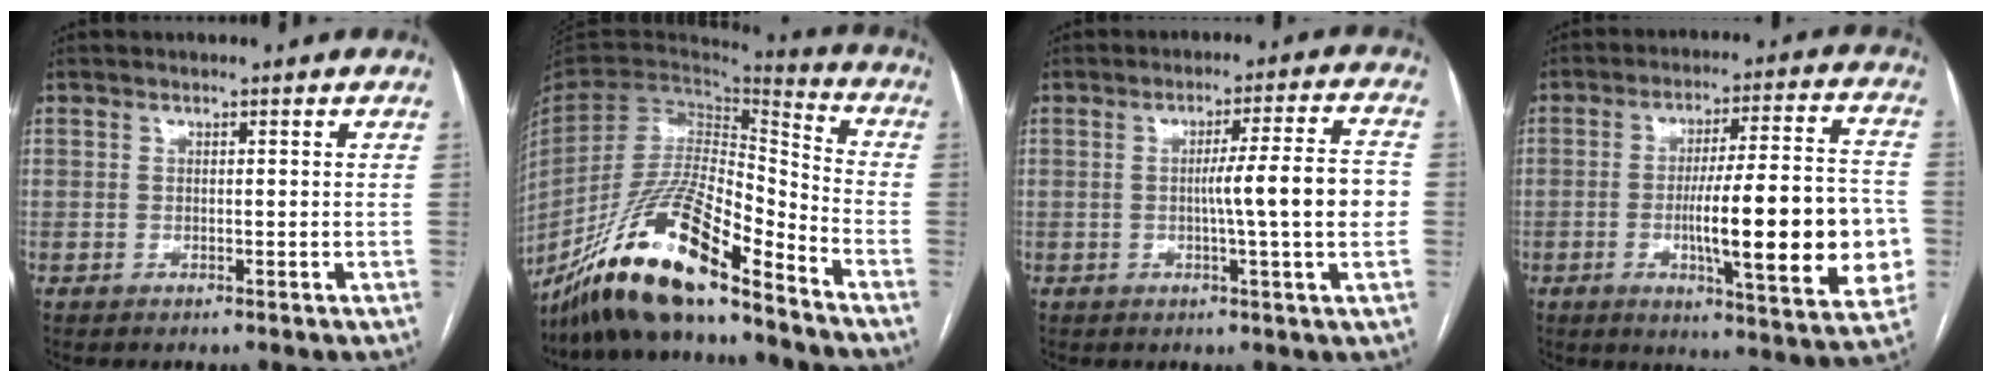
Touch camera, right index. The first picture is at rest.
{"total": 20.6, "force": [-15.9, 2.7, 12.8], "torque": [-0.266, -0.022, -0.298]}
{"total": 9.4, "force": [-0.8, -0.7, 9.3], "torque": [-0.137, 0.008, -0.014]}
{"total": 19.9, "force": [-3.3, 2.8, 19.4], "torque": [-0.243, 0.012, -0.036]}